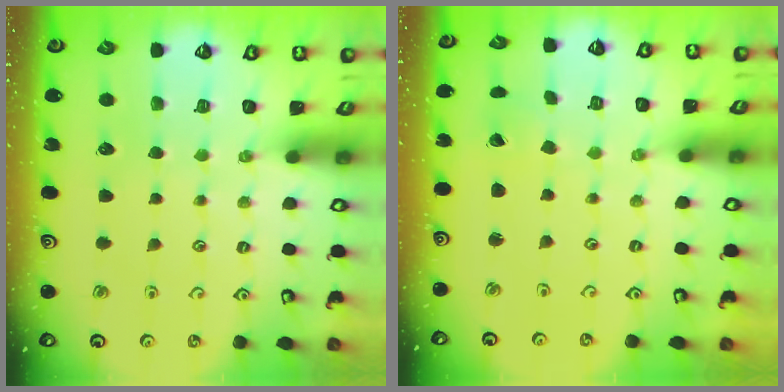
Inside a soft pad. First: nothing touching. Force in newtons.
{"total": 0.0}